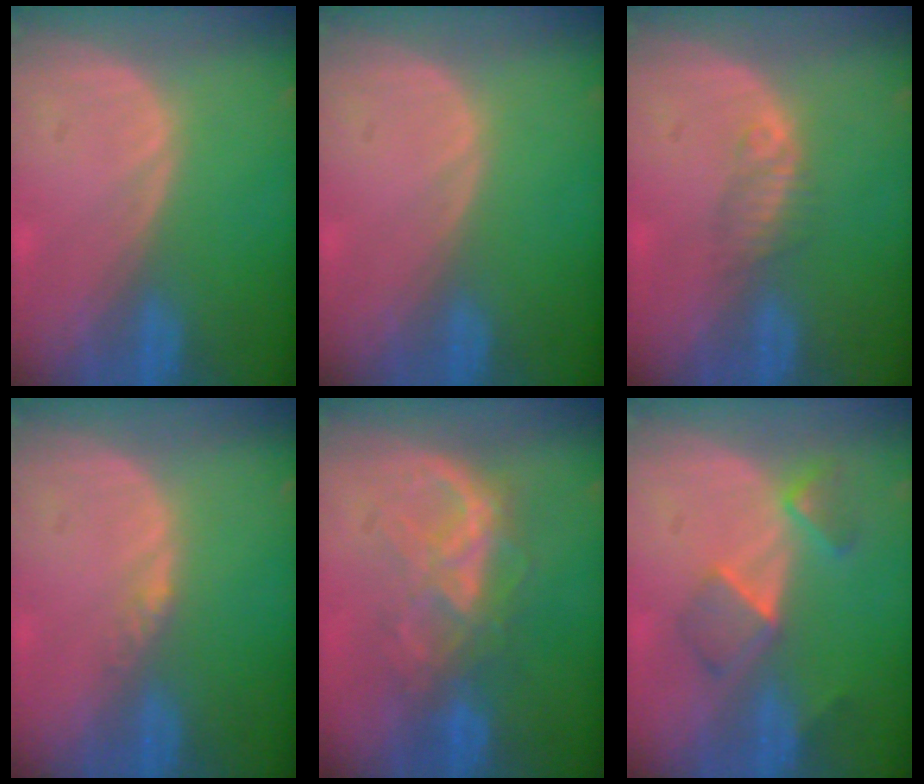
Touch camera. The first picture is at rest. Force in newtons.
{"total": 0.0}
{"total": 2.2, "press": 1.9, "slide": 1.0}
{"total": 1.4, "press": 1.1, "slide": 0.8}
{"total": 6.4, "press": 6.3, "slide": 0.7}
{"total": 5.6, "press": 5.1, "slide": 2.2}